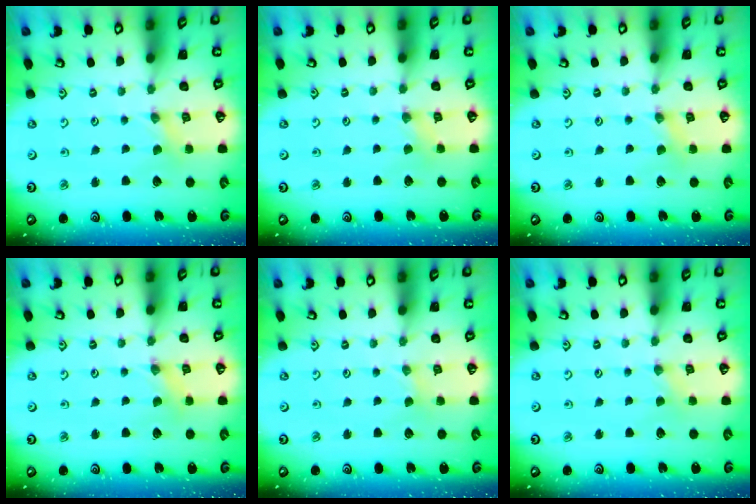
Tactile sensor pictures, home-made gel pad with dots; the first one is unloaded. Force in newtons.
{"total": 2.6, "press": 2.5, "slide": 0.5}
{"total": 0.9, "press": 0.9, "slide": 0.1}
{"total": 0.6, "press": 0.6, "slide": 0.1}
{"total": 0.0}
{"total": 1.1, "press": 1.0, "slide": 0.2}